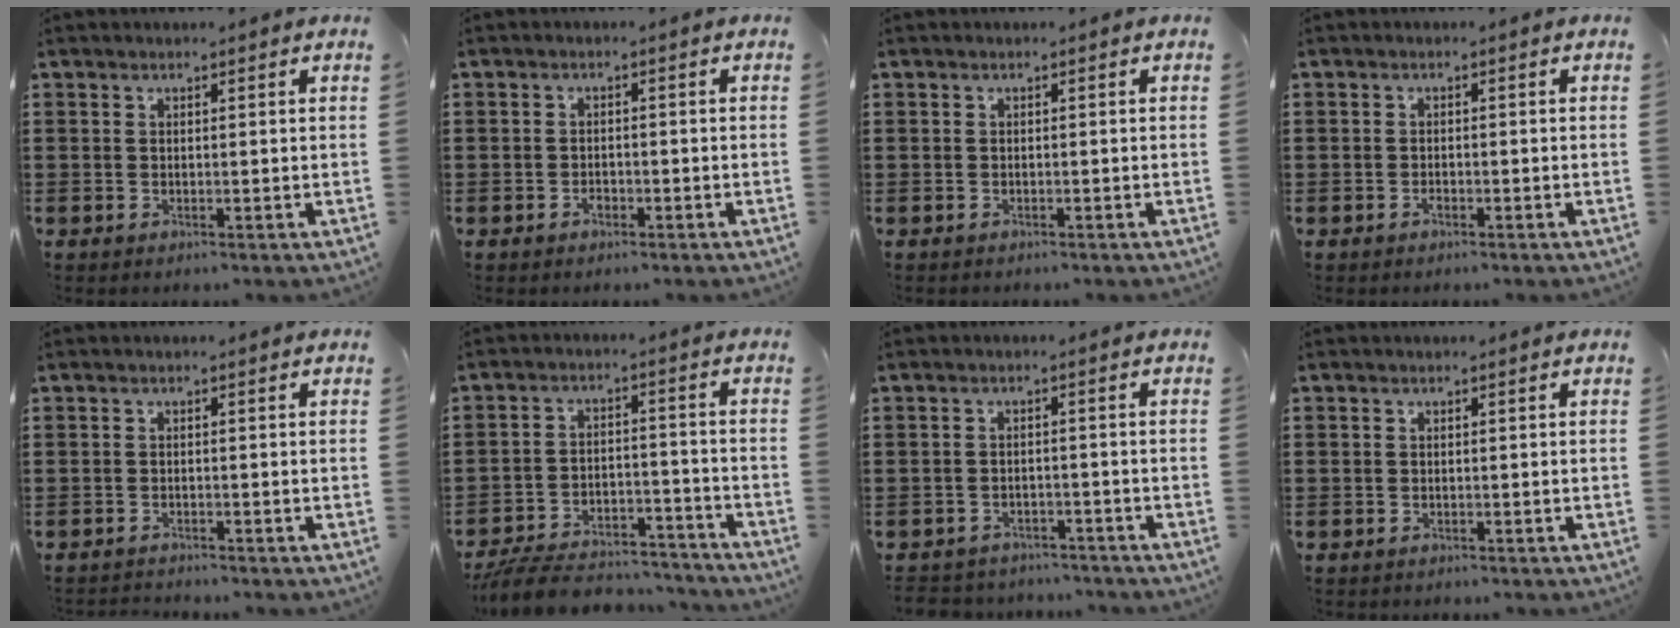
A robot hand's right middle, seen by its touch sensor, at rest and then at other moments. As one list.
[{"total": 1.2, "force": [-0.8, 0.8, 0.3], "torque": [-0.007, 0.001, -0.017]}, {"total": 0.8, "force": [-0.5, 0.6, -0.1], "torque": [0.002, 0.005, -0.013]}, {"total": 0.8, "force": [-0.6, 0.5, 0.2], "torque": [-0.004, 0.003, -0.014]}, {"total": 1.2, "force": [-1.2, 0.1, 0.0], "torque": [-0.003, 0.002, -0.026]}, {"total": 8.3, "force": [-7.8, 1.6, 2.4], "torque": [-0.043, 0.021, -0.151]}, {"total": 2.9, "force": [-2.8, 0.6, -0.3], "torque": [-0.004, 0.000, -0.063]}, {"total": 0.8, "force": [-0.7, 0.5, -0.1], "torque": [0.000, 0.005, -0.016]}]